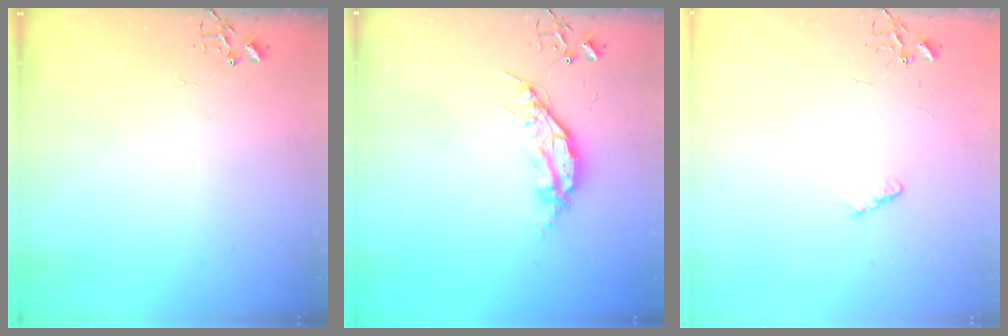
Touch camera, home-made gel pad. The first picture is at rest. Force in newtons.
{"total": 10.0, "press": 10.0, "slide": 0.8}
{"total": 5.9, "press": 5.8, "slide": 0.7}